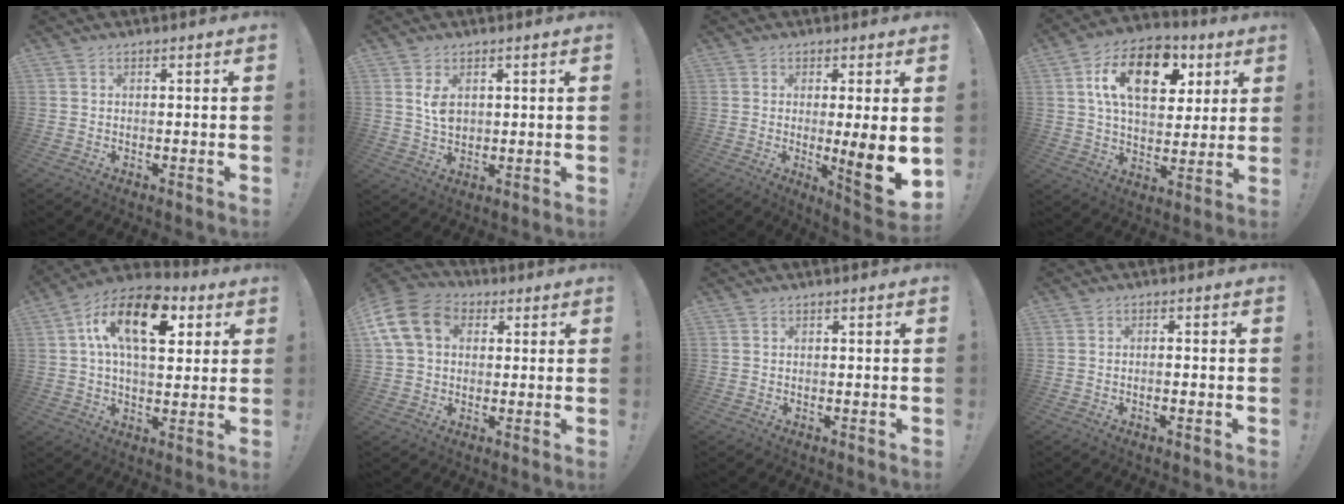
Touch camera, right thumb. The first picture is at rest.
{"total": 4.9, "force": [1.4, 3.4, 3.2], "torque": [-0.040, -0.007, 0.025]}
{"total": 11.6, "force": [-1.0, 1.1, 11.5], "torque": [-0.148, -0.017, -0.010]}
{"total": 18.0, "force": [6.5, 10.9, 12.8], "torque": [-0.196, -0.009, 0.113]}
{"total": 18.1, "force": [6.0, 9.7, 14.1], "torque": [-0.227, 0.001, 0.102]}
{"total": 14.7, "force": [4.1, 11.2, 8.7], "torque": [-0.152, 0.001, 0.085]}
{"total": 0.0}
{"total": 1.3, "force": [-0.7, 0.0, 1.1], "torque": [-0.020, 0.000, -0.012]}